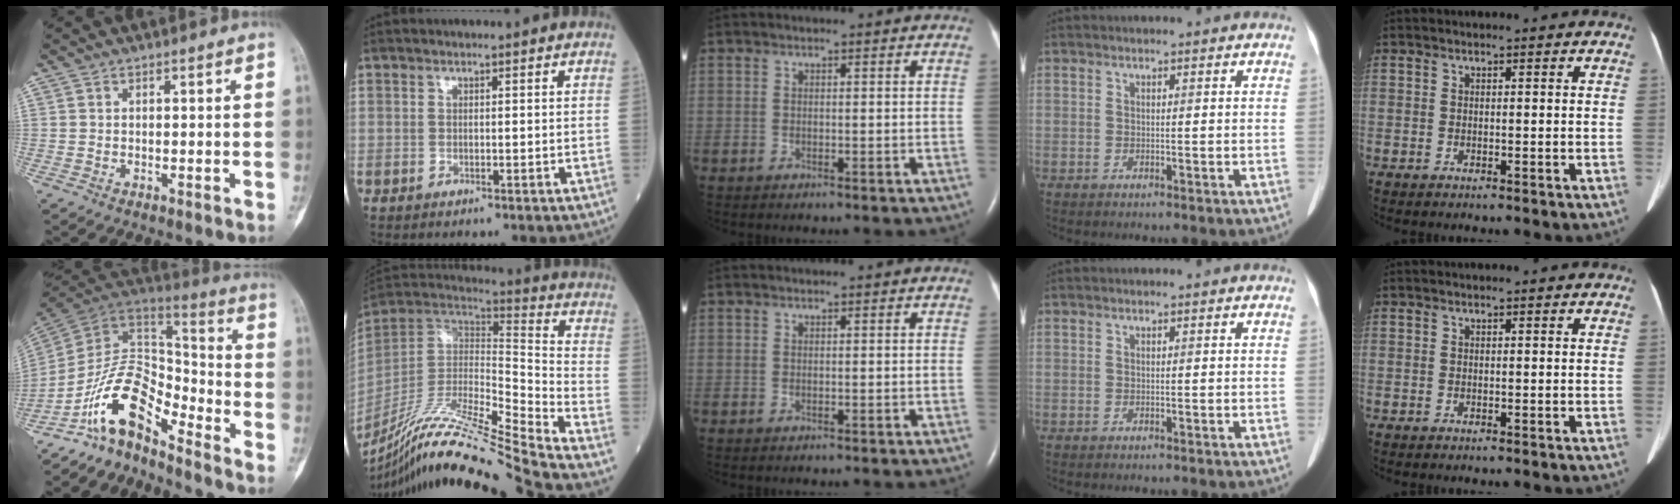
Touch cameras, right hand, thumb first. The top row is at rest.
{"thumb": {"total": 13.6, "force": [-9.6, 5.6, 7.7], "torque": [-0.115, 0.105, -0.188]}, "index": {"total": 24.1, "force": [-20.4, -1.9, 12.6], "torque": [-0.247, -0.028, -0.370]}}